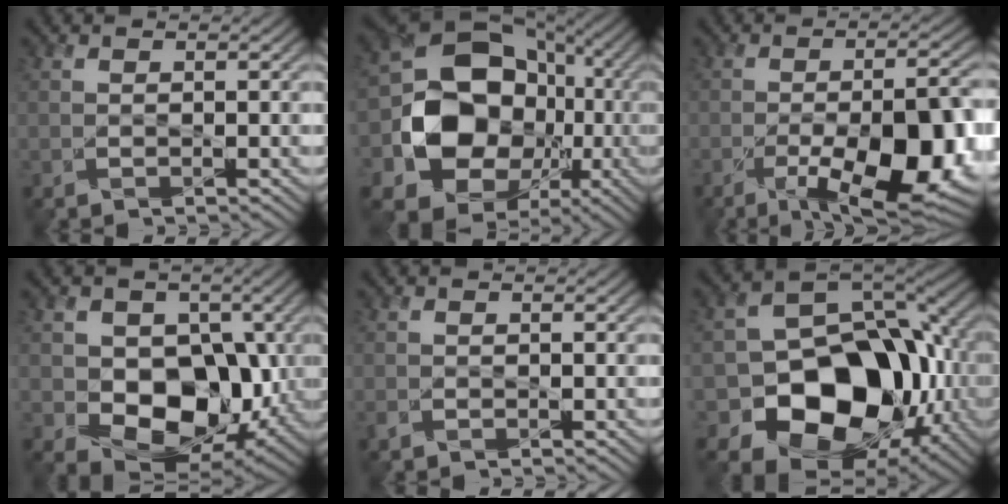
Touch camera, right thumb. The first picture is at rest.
{"total": 16.0, "force": [-2.8, 13.4, 8.4], "torque": [-0.162, -0.034, -0.045]}
{"total": 15.2, "force": [-5.8, 5.9, 12.7], "torque": [-0.179, -0.023, -0.078]}
{"total": 11.0, "force": [-1.1, 8.2, 7.2], "torque": [-0.102, -0.021, -0.025]}
{"total": 0.7, "force": [-0.4, 0.5, 0.3], "torque": [-0.009, -0.003, -0.006]}
{"total": 17.5, "force": [-5.3, 12.9, 10.6], "torque": [-0.154, -0.043, -0.078]}